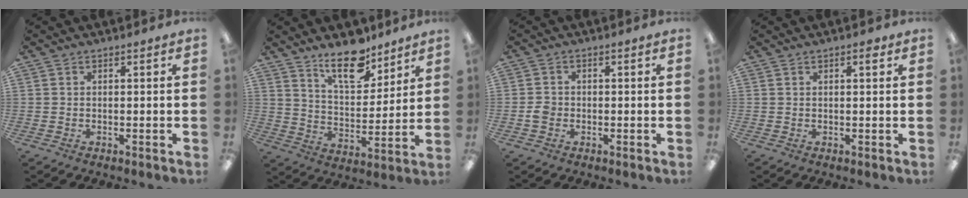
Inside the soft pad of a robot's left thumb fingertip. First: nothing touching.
{"total": 14.5, "force": [11.2, 5.9, 6.9], "torque": [-0.096, -0.073, 0.197]}
{"total": 2.3, "force": [-0.6, 1.9, 1.0], "torque": [-0.018, 0.004, -0.012]}
{"total": 1.7, "force": [1.0, 0.5, 1.2], "torque": [-0.009, -0.004, 0.013]}